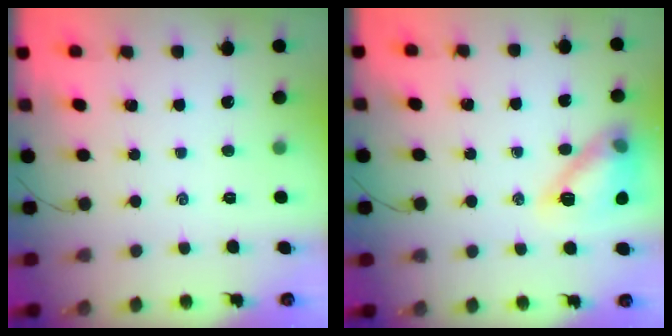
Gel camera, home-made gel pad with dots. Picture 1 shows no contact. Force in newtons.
{"total": 14.2, "press": 14.1, "slide": 1.3}